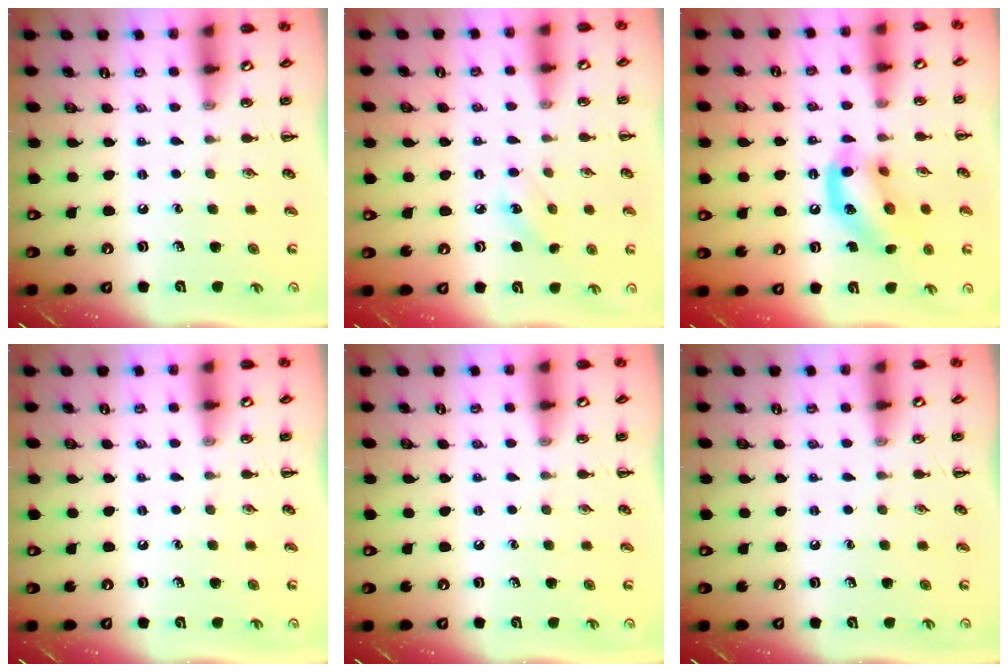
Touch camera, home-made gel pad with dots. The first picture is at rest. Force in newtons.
{"total": 5.8, "press": 5.6, "slide": 1.6}
{"total": 14.2, "press": 13.9, "slide": 2.4}
{"total": 0.0}
{"total": 0.0}
{"total": 0.0}